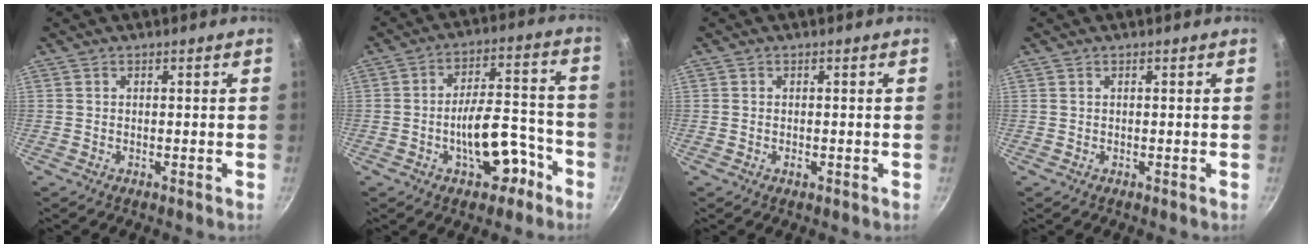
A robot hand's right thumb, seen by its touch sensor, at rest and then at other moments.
{"total": 12.2, "force": [-5.4, 6.0, 9.1], "torque": [-0.100, 0.068, -0.070]}
{"total": 0.9, "force": [-0.4, 0.5, 0.7], "torque": [-0.013, 0.001, -0.008]}
{"total": 0.0}